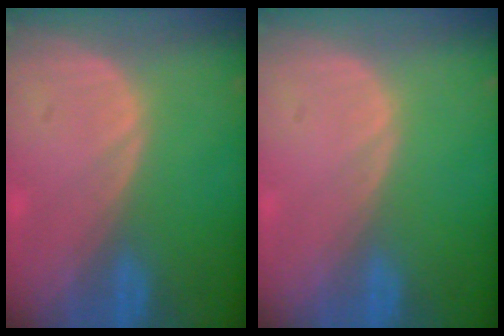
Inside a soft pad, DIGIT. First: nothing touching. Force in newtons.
{"total": 0.0}